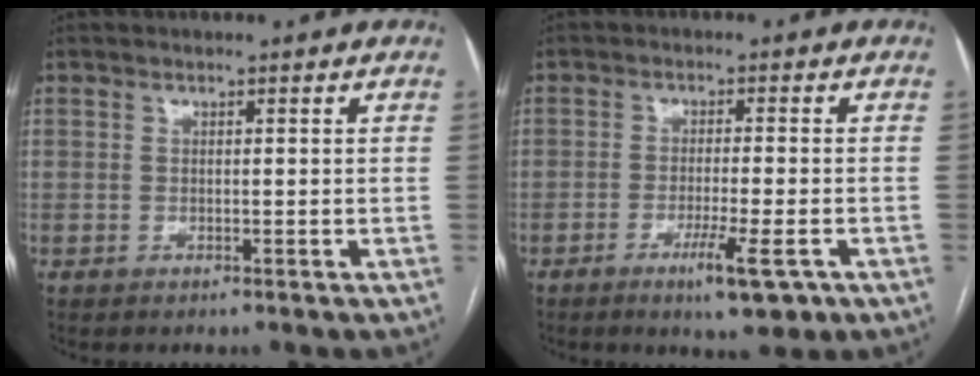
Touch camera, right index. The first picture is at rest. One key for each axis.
{"total": 6.4, "fx": -3.3, "fy": 0.5, "fz": 5.5, "tx": -0.091, "ty": -0.013, "tz": -0.049}